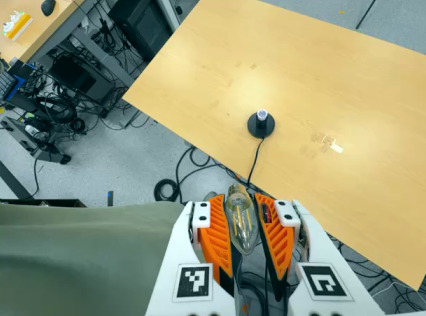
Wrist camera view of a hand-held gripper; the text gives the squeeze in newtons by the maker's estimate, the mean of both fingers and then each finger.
{"total": 20.5, "left": 21.7, "right": 19.4}